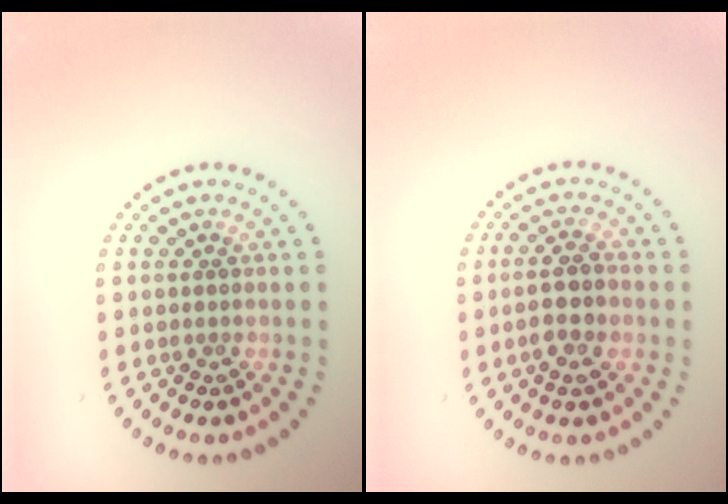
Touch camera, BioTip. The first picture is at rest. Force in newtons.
{"total": 2.9, "press": 2.8, "slide": 0.8}